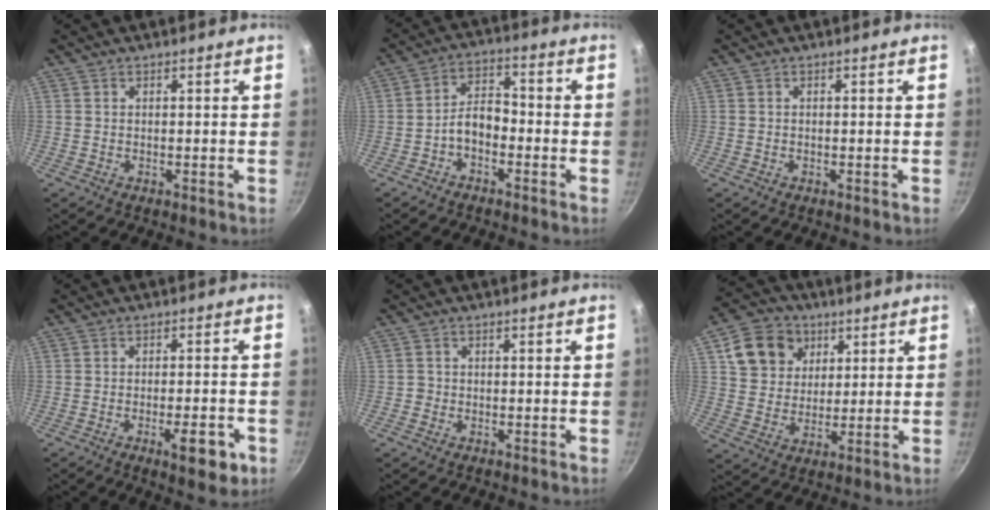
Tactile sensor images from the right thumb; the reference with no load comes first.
{"total": 6.2, "force": [-2.3, 3.9, 4.3], "torque": [-0.062, 0.036, -0.054]}
{"total": 0.0}
{"total": 6.9, "force": [-3.0, 2.1, 5.8], "torque": [-0.076, 0.006, -0.041]}
{"total": 1.1, "force": [-0.3, 1.0, 0.1], "torque": [0.005, 0.005, -0.009]}
{"total": 12.0, "force": [4.6, 10.1, 4.7], "torque": [-0.058, -0.004, 0.082]}